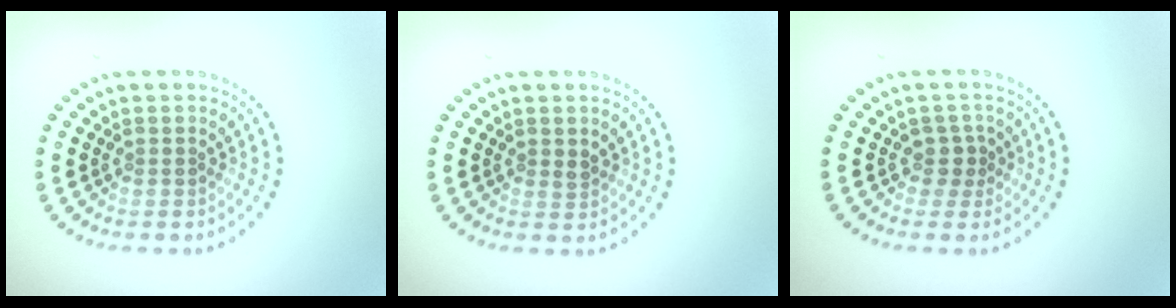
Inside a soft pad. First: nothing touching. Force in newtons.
{"total": 0.8, "press": 0.8, "slide": 0.2}
{"total": 1.5, "press": 1.1, "slide": 1.0}